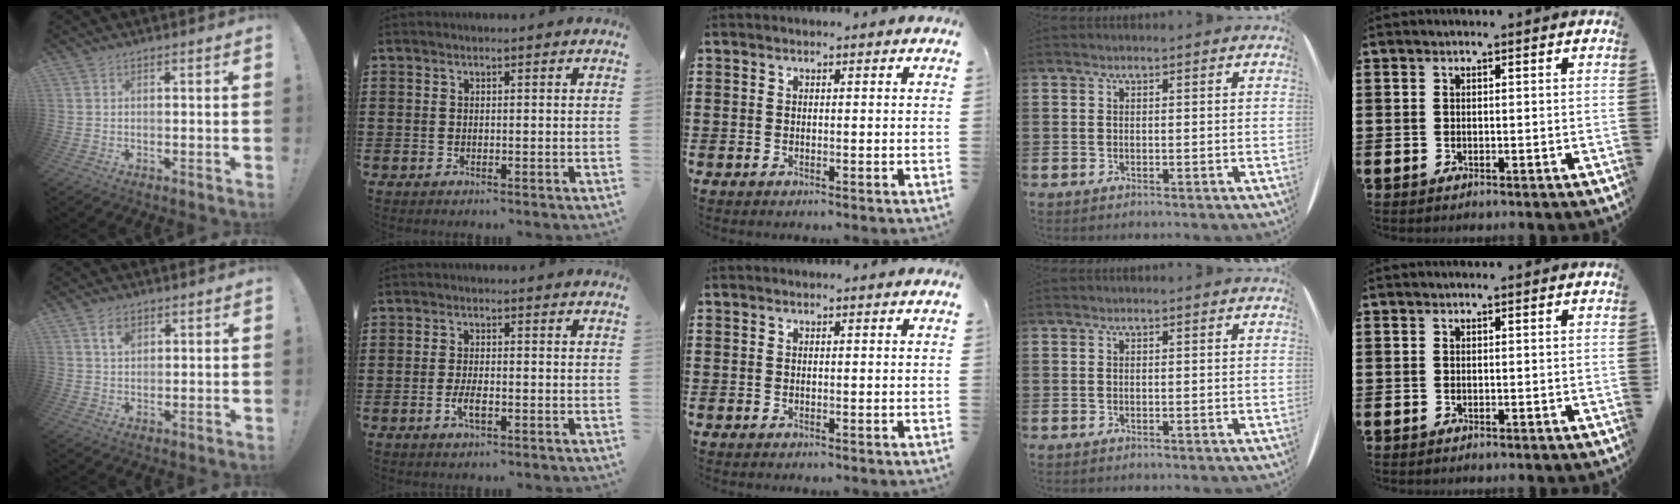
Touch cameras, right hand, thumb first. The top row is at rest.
{"thumb": {"total": 4.2, "force": [2.2, 2.4, 2.6], "torque": [-0.036, -0.007, 0.036]}, "index": {"total": 3.1, "force": [-1.2, 0.9, 2.7], "torque": [-0.054, -0.003, -0.023]}}